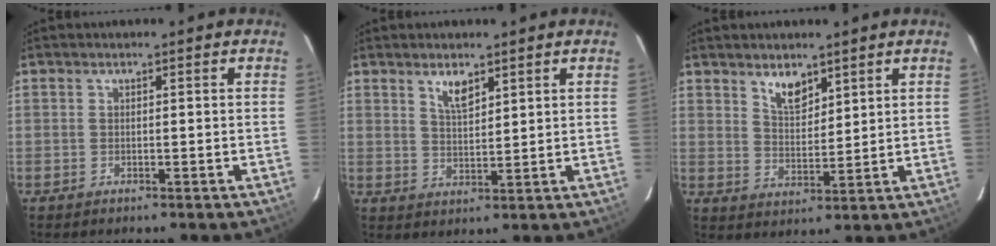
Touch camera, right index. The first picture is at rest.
{"total": 4.2, "force": [2.7, 1.6, 2.7], "torque": [-0.049, -0.002, 0.051]}
{"total": 5.5, "force": [3.9, 2.5, 2.9], "torque": [-0.047, 0.002, 0.075]}